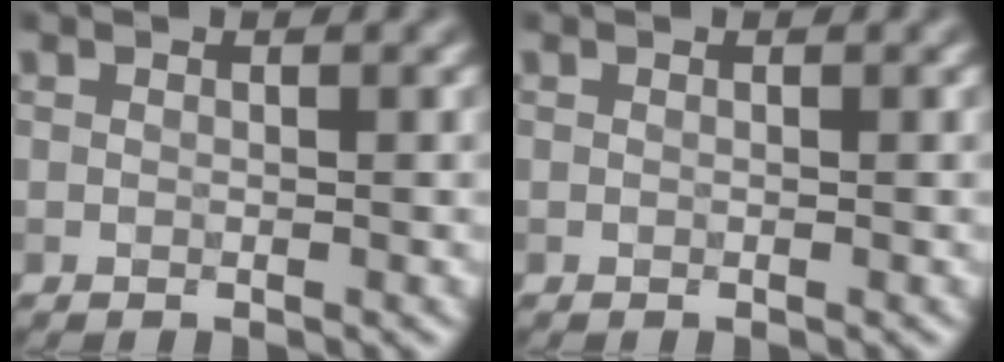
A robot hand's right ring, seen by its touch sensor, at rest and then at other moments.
{"total": 0.0}